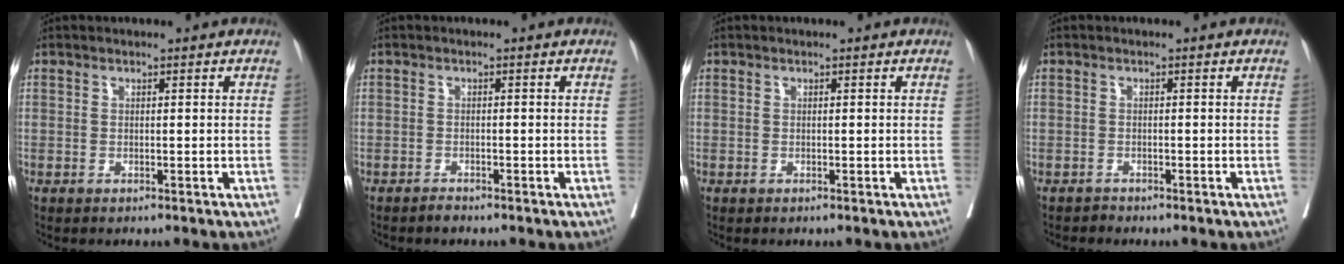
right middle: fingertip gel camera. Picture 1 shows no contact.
{"total": 0.8, "force": [-0.8, 0.1, 0.1], "torque": [-0.006, -0.002, -0.014]}
{"total": 0.0}
{"total": 0.7, "force": [-0.6, 0.1, -0.3], "torque": [-0.002, -0.004, -0.013]}